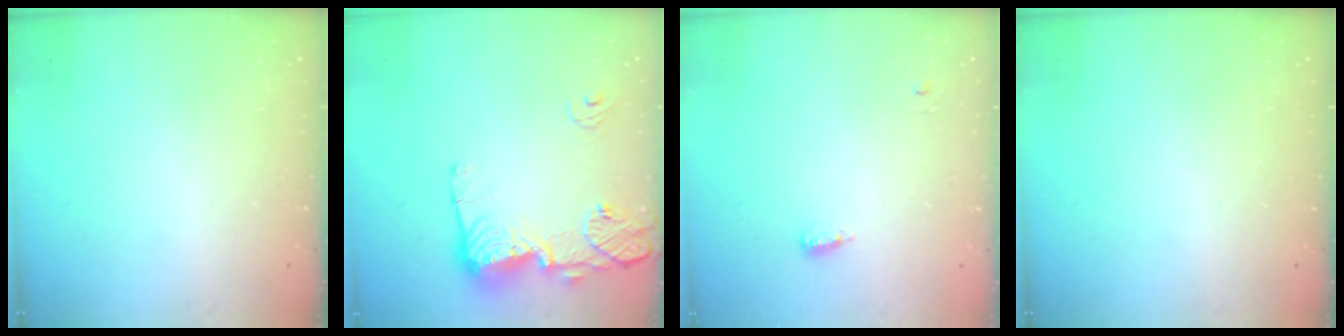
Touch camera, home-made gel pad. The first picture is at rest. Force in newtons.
{"total": 15.9, "press": 15.9, "slide": 1.5}
{"total": 3.7, "press": 3.6, "slide": 1.0}
{"total": 0.0}